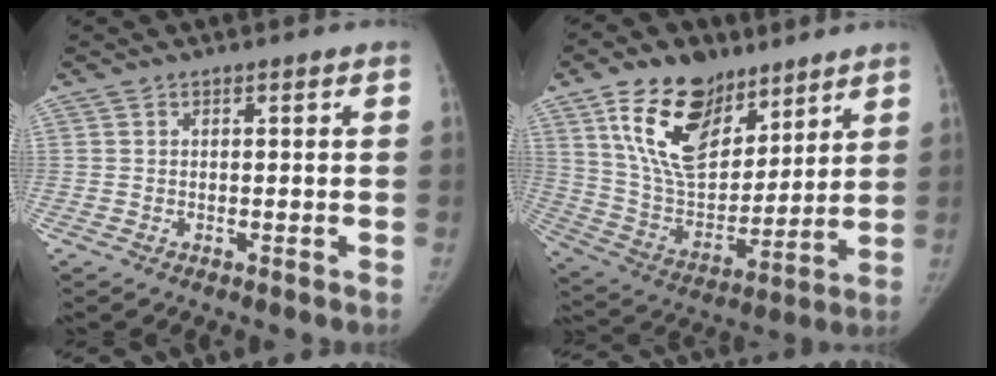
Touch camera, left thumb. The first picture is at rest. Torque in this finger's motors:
{"motor_torque": [0.36, 0.42, 1.67, -1.10, 0.46]}